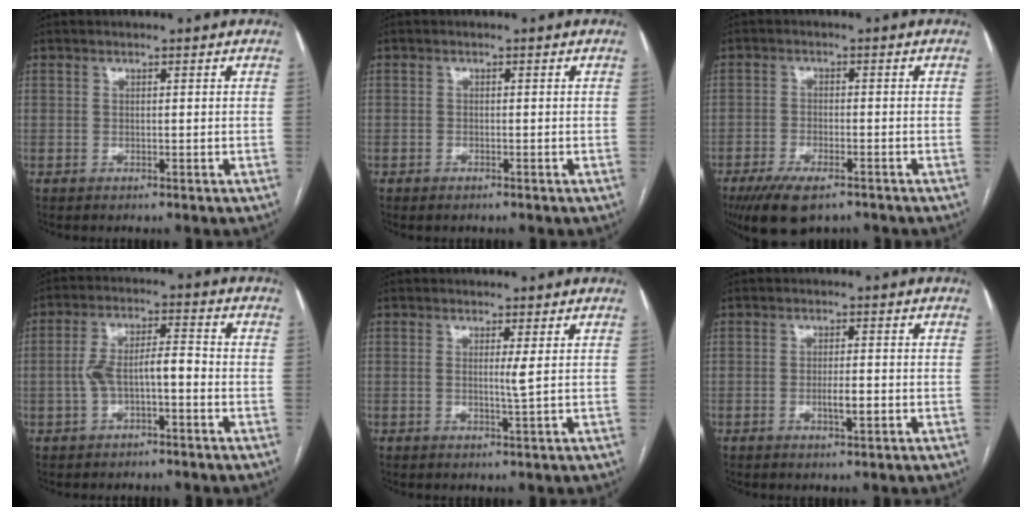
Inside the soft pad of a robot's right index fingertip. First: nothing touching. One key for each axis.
{"total": 0.9, "fx": -0.7, "fy": 0.4, "fz": 0.3, "tx": -0.008, "ty": 0.000, "tz": -0.009}
{"total": 8.3, "fx": -5.9, "fy": 2.8, "fz": 5.1, "tx": -0.088, "ty": -0.013, "tz": -0.098}
{"total": 6.9, "fx": -1.7, "fy": 2.3, "fz": 6.3, "tx": -0.125, "ty": 0.028, "tz": -0.026}
{"total": 1.6, "fx": 0.3, "fy": -0.5, "fz": 1.5, "tx": -0.029, "ty": -0.005, "tz": 0.006}
{"total": 2.8, "fx": -0.8, "fy": 0.5, "fz": 2.7, "tx": -0.047, "ty": -0.001, "tz": -0.012}